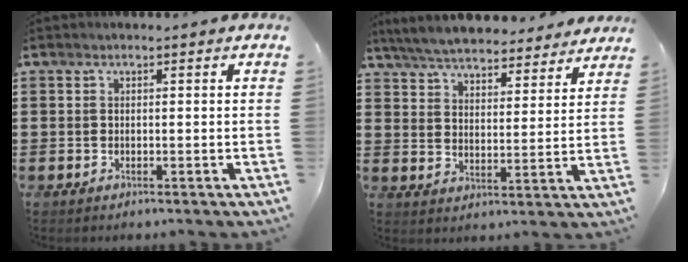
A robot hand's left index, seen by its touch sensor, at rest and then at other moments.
{"total": 6.2, "force": [6.1, 0.3, 1.1], "torque": [-0.050, -0.034, 0.108]}